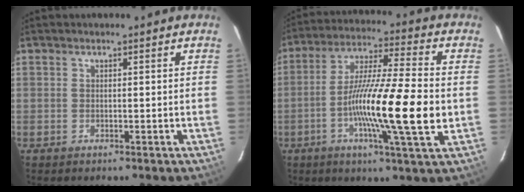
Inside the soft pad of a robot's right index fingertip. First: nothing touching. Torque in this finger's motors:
{"motor_torque": [1.84, -0.30, 1.05, 0.21]}